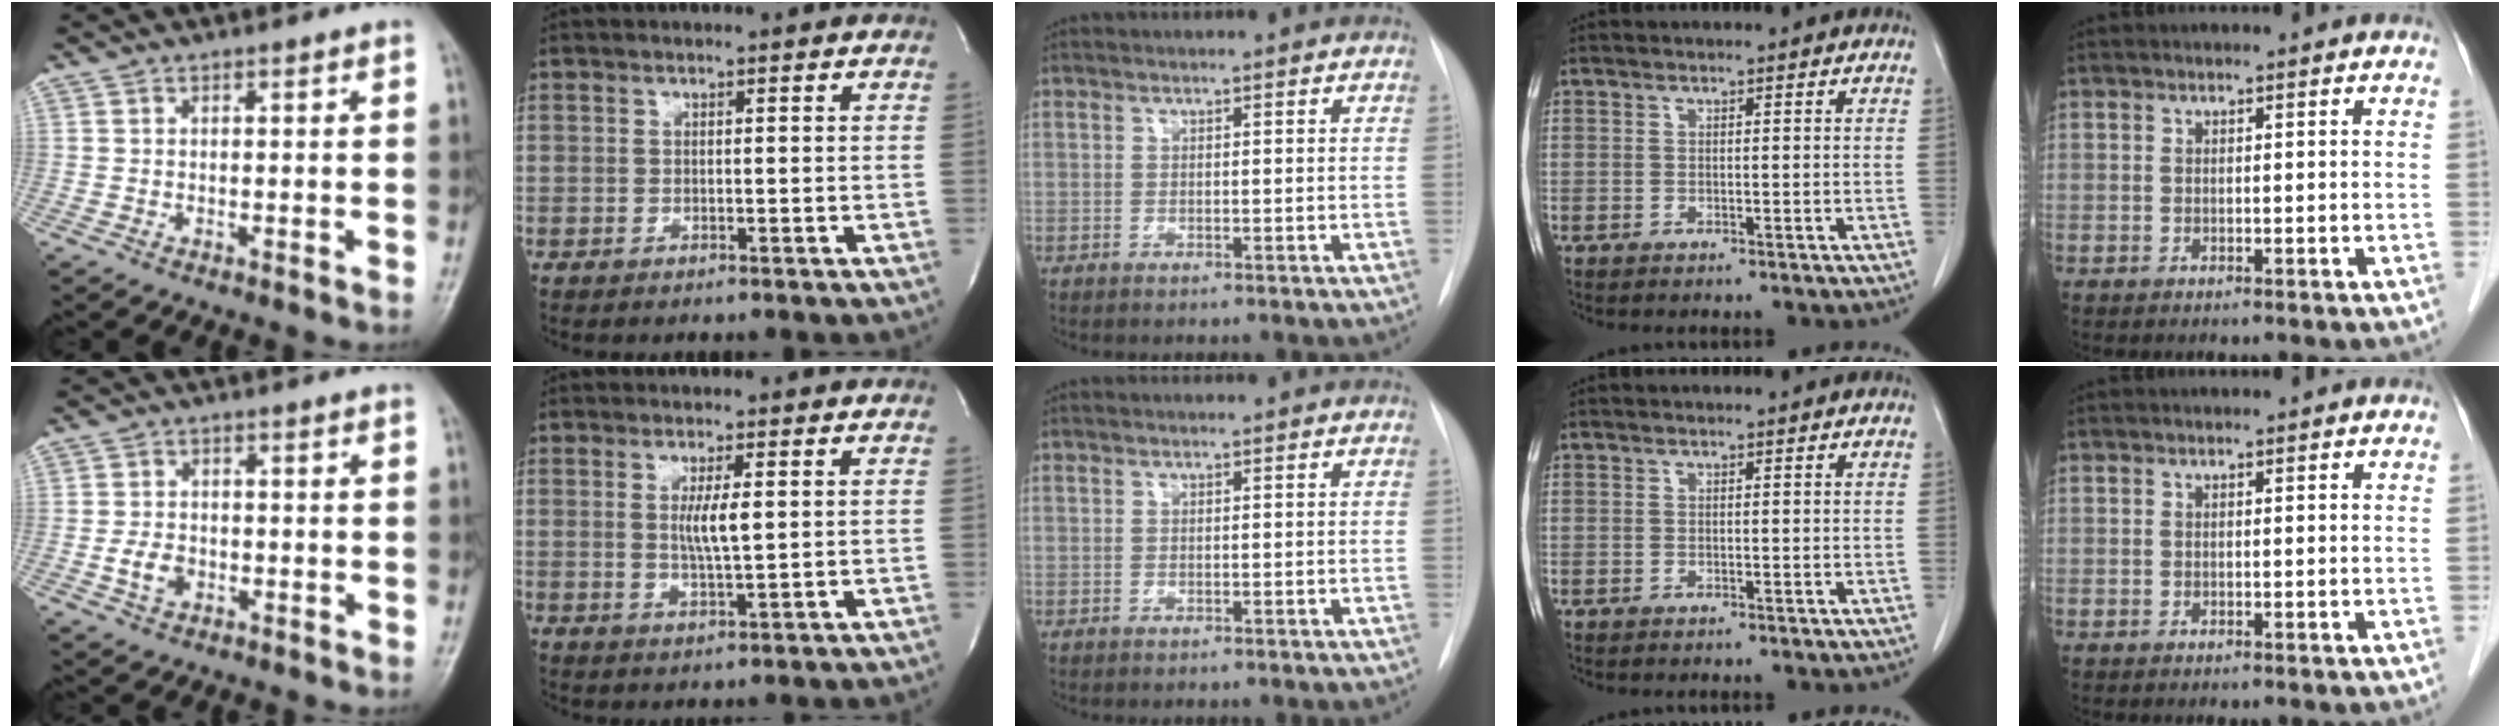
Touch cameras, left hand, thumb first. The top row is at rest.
{"thumb": {"total": 4.0, "force": [-1.3, 3.0, 2.3], "torque": [-0.037, 0.008, -0.025]}, "index": {"total": 3.9, "force": [0.4, 0.2, 3.9], "torque": [-0.075, -0.013, 0.008]}}